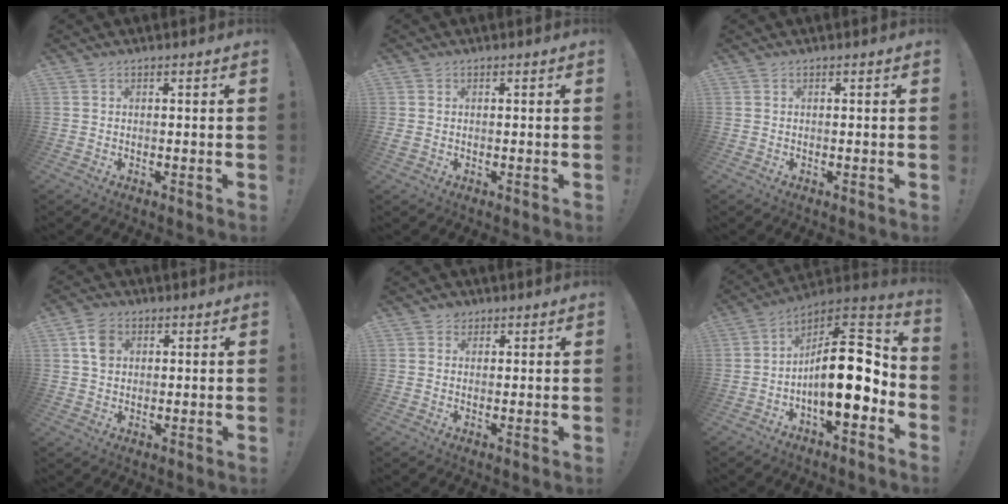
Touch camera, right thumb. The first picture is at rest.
{"total": 0.9, "force": [0.0, 0.7, 0.5], "torque": [-0.010, 0.003, 0.000]}
{"total": 0.0}
{"total": 6.4, "force": [1.8, 4.9, 3.7], "torque": [-0.053, 0.007, 0.037]}
{"total": 2.7, "force": [1.7, 2.0, 0.6], "torque": [0.001, -0.007, 0.028]}
{"total": 18.6, "force": [-1.7, 7.8, 16.8], "torque": [-0.255, 0.005, -0.026]}